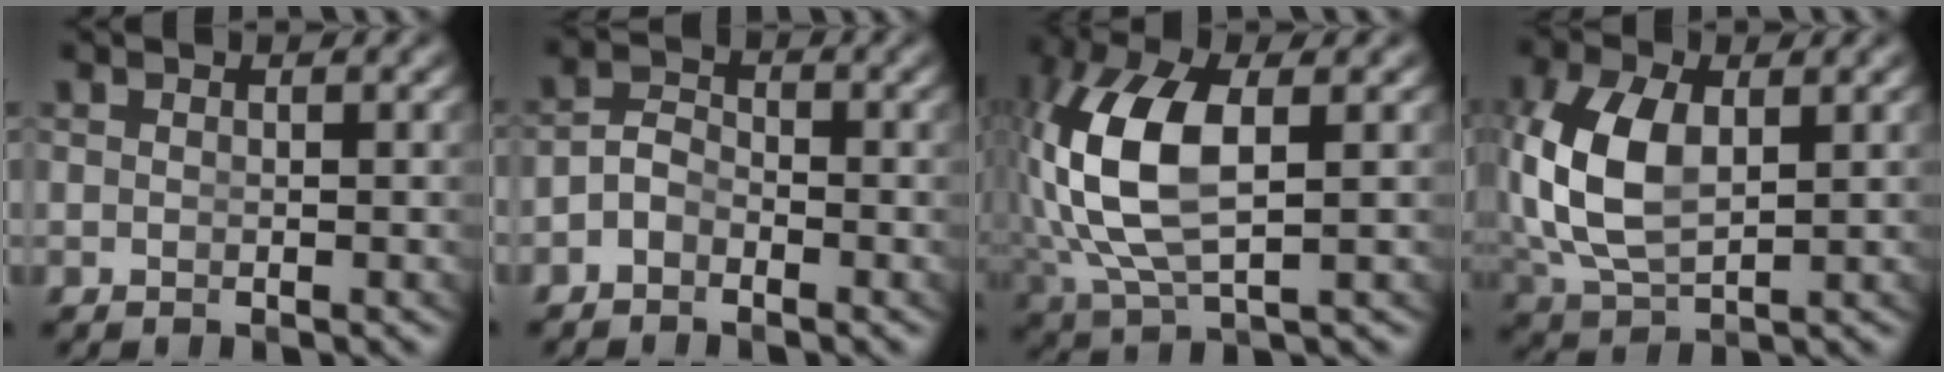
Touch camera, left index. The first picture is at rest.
{"total": 2.9, "force": [-1.6, 2.1, 1.1], "torque": [-0.019, -0.017, -0.025]}
{"total": 8.1, "force": [0.8, 3.9, 7.0], "torque": [-0.176, -0.021, 0.037]}
{"total": 7.2, "force": [0.6, 4.7, 5.3], "torque": [-0.143, -0.027, 0.034]}